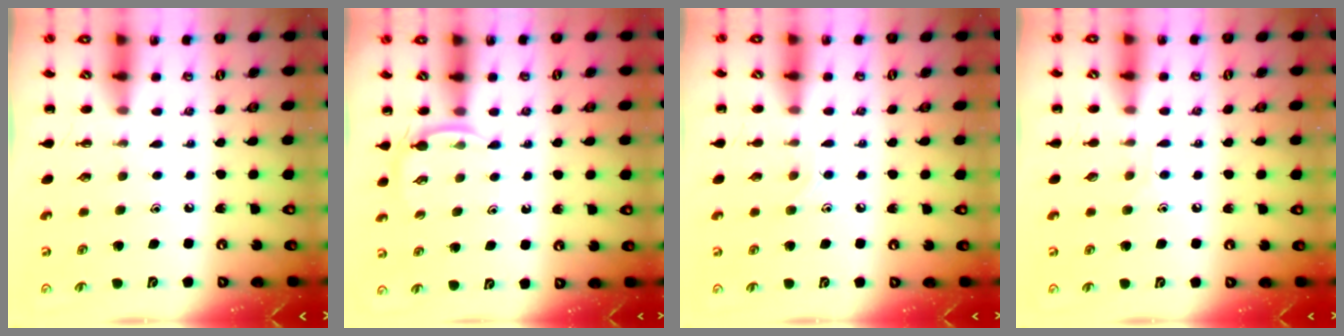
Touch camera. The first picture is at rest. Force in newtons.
{"total": 4.0, "press": 3.7, "slide": 1.3}
{"total": 6.1, "press": 5.8, "slide": 1.9}
{"total": 3.4, "press": 3.3, "slide": 1.0}